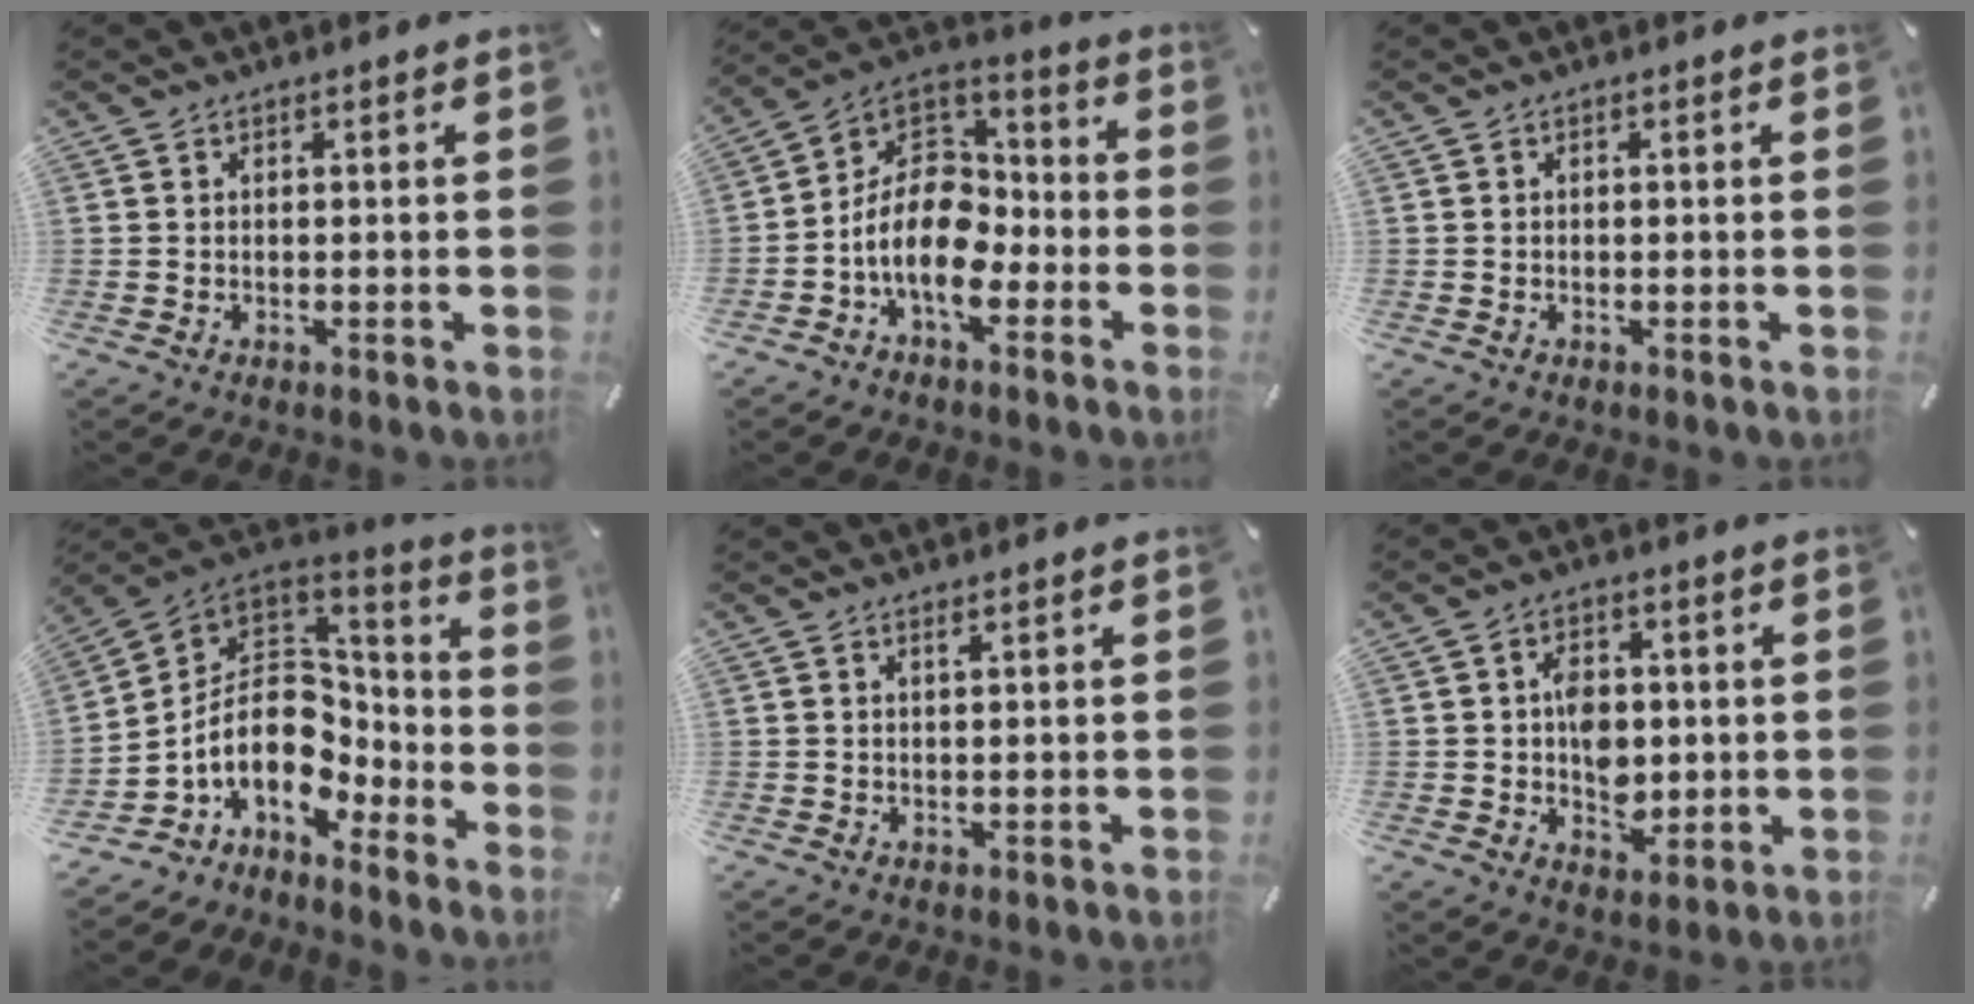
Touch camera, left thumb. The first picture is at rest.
{"total": 13.8, "force": [-5.5, 9.3, 8.6], "torque": [-0.183, 0.012, -0.102]}
{"total": 0.0}
{"total": 15.7, "force": [-3.3, 11.3, 10.4], "torque": [-0.213, -0.019, -0.061]}
{"total": 0.8, "force": [0.4, 0.0, 0.7], "torque": [-0.012, 0.000, 0.006]}
{"total": 8.2, "force": [-0.2, 6.4, 5.0], "torque": [-0.055, 0.003, -0.003]}